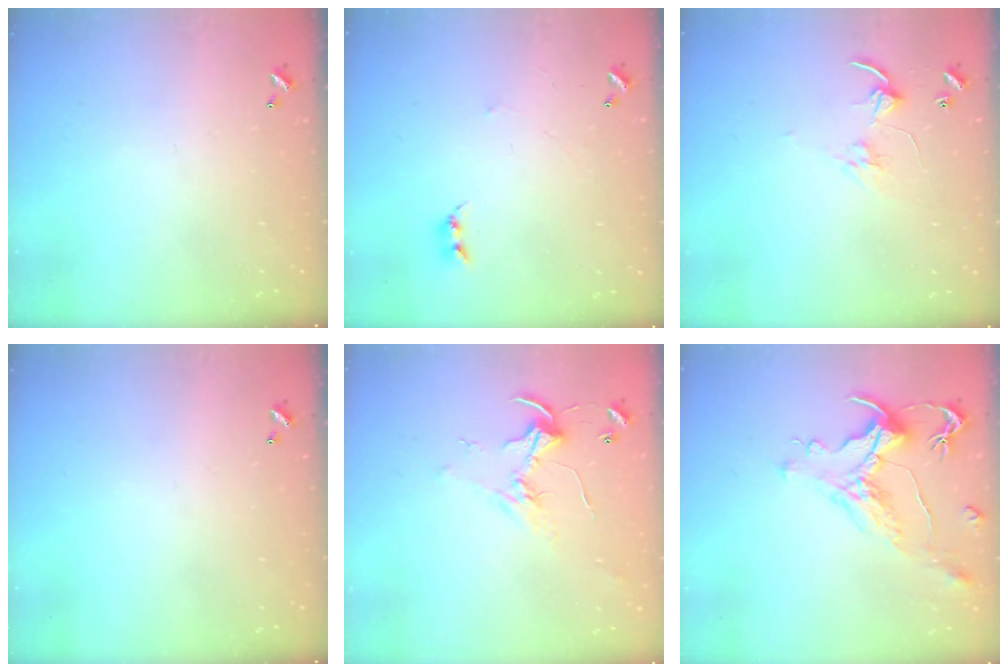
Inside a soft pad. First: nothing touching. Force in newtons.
{"total": 2.4, "press": 2.4, "slide": 0.4}
{"total": 3.2, "press": 3.2, "slide": 0.0}
{"total": 0.0}
{"total": 2.5, "press": 2.5, "slide": 0.2}
{"total": 1.6, "press": 1.0, "slide": 1.3}